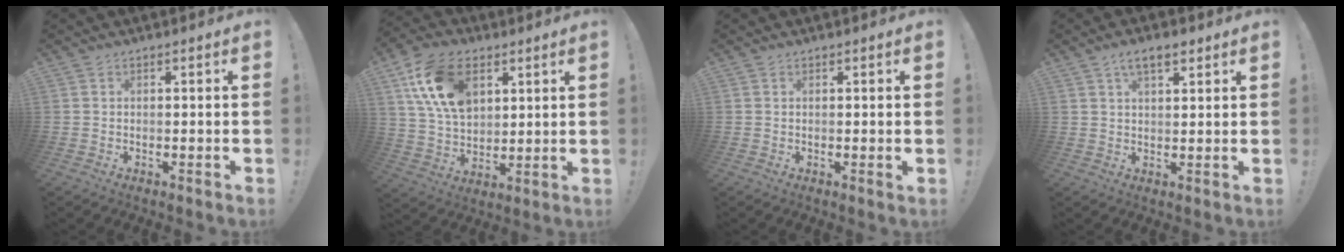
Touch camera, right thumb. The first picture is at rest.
{"total": 18.2, "force": [7.6, 11.9, 11.5], "torque": [-0.211, -0.021, 0.146]}
{"total": 0.6, "force": [0.3, 0.0, 0.4], "torque": [0.000, -0.003, 0.004]}
{"total": 5.6, "force": [3.2, 2.5, 3.9], "torque": [-0.062, -0.006, 0.056]}